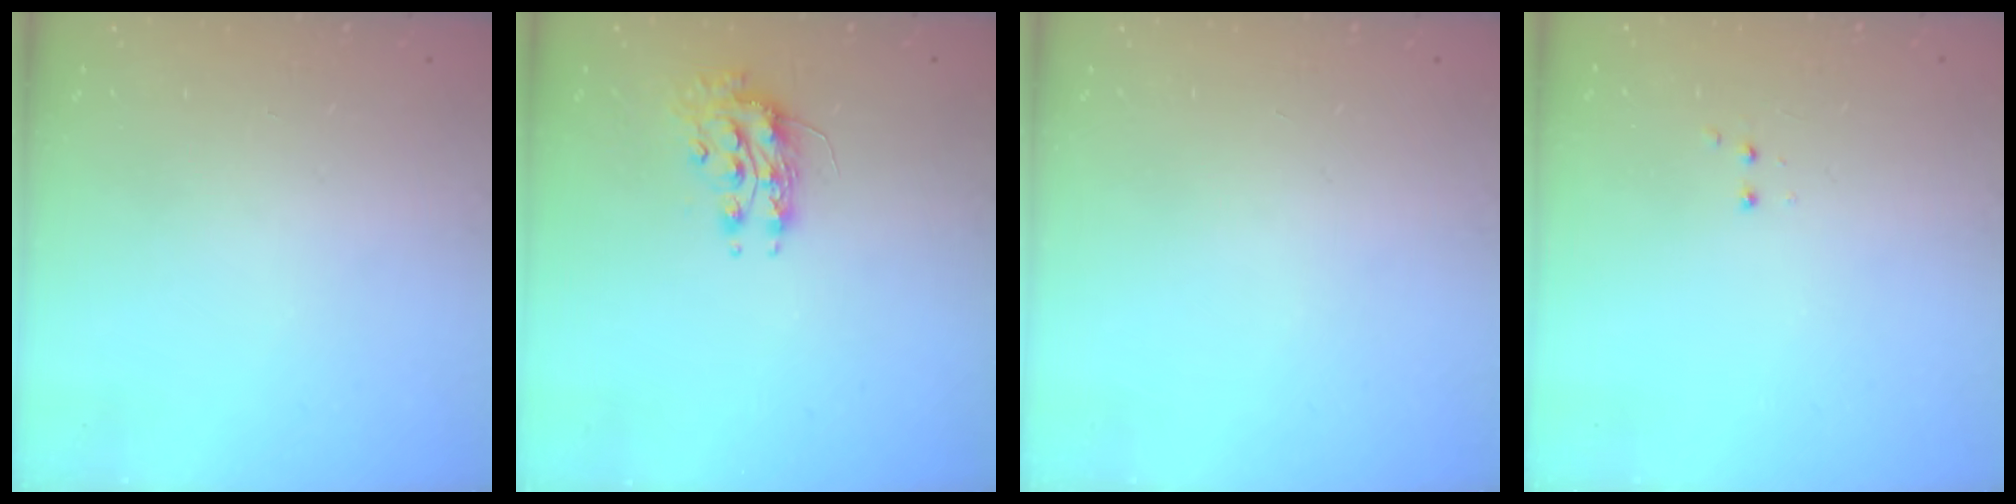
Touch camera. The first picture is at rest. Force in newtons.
{"total": 8.5, "press": 8.5, "slide": 0.6}
{"total": 0.0}
{"total": 2.8, "press": 2.8, "slide": 0.6}